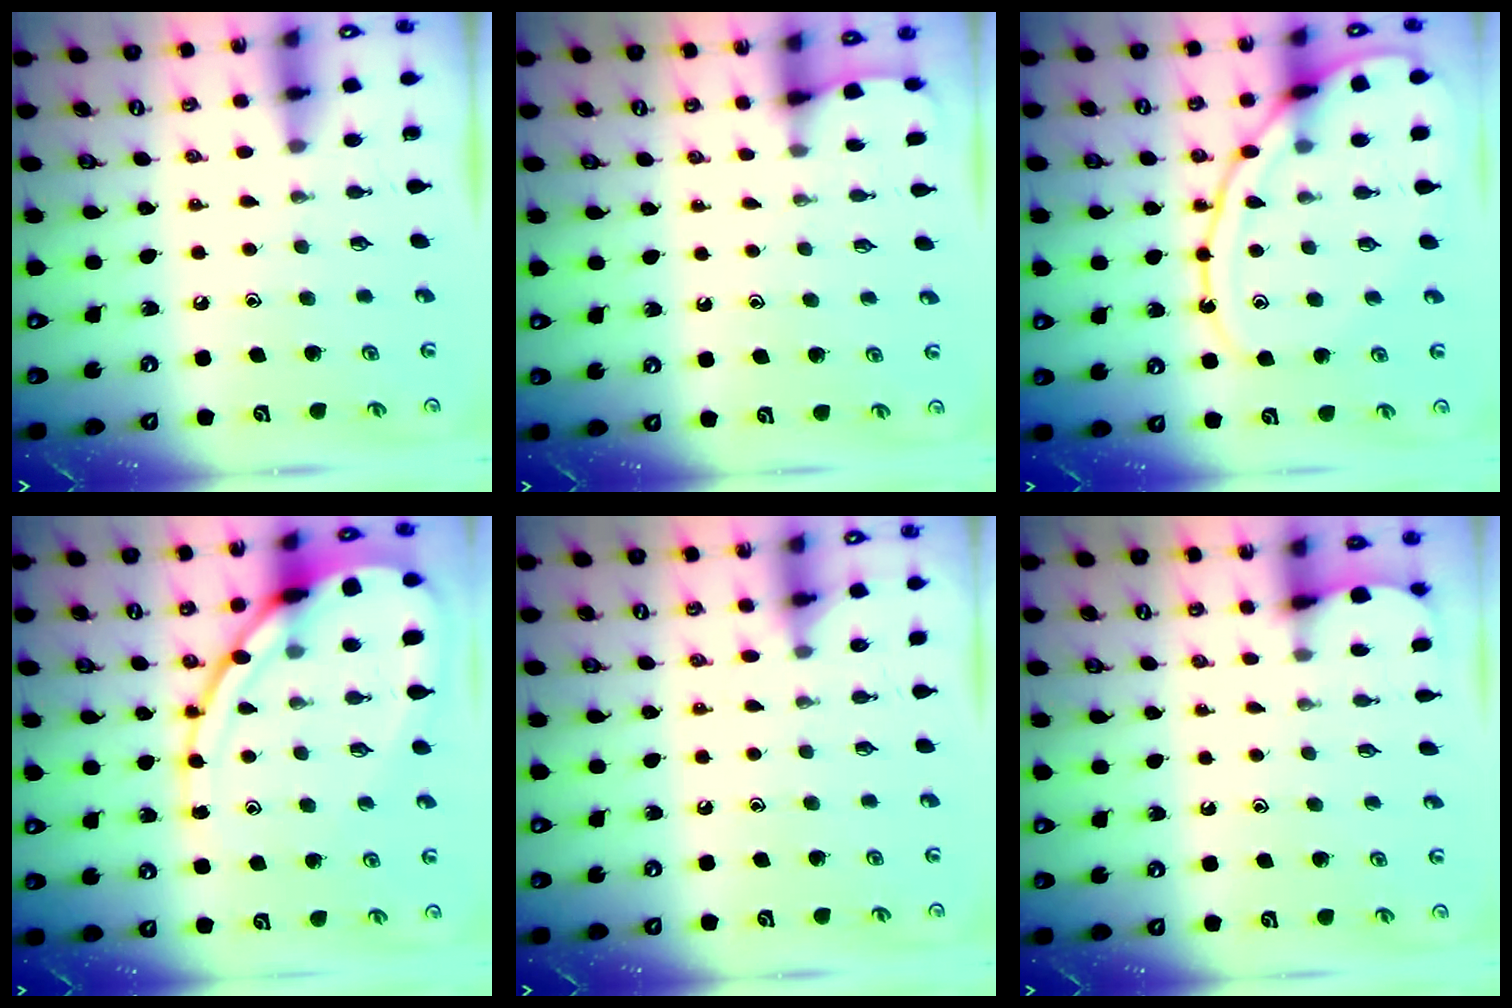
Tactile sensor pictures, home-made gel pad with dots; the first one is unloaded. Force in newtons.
{"total": 1.8, "press": 1.8, "slide": 0.2}
{"total": 14.1, "press": 14.0, "slide": 1.4}
{"total": 15.9, "press": 15.8, "slide": 1.6}
{"total": 6.0, "press": 6.0, "slide": 0.6}
{"total": 2.1, "press": 2.1, "slide": 0.2}